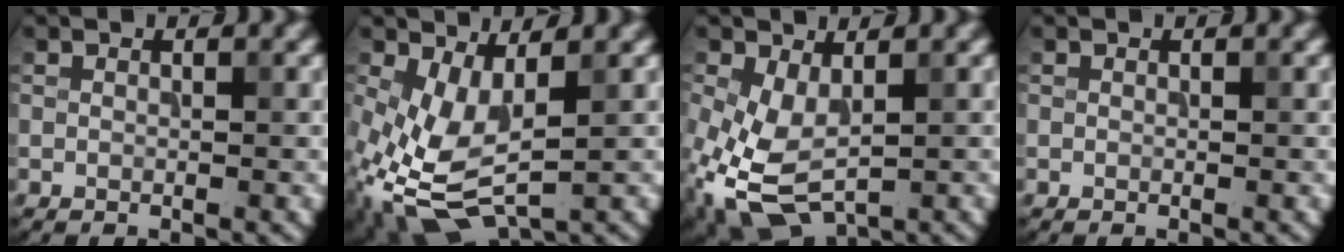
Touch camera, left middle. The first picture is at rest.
{"total": 6.1, "force": [-1.6, 2.8, 5.2], "torque": [-0.138, -0.010, -0.019]}
{"total": 5.8, "force": [-2.0, 3.0, 4.5], "torque": [-0.125, -0.007, -0.031]}
{"total": 0.0}